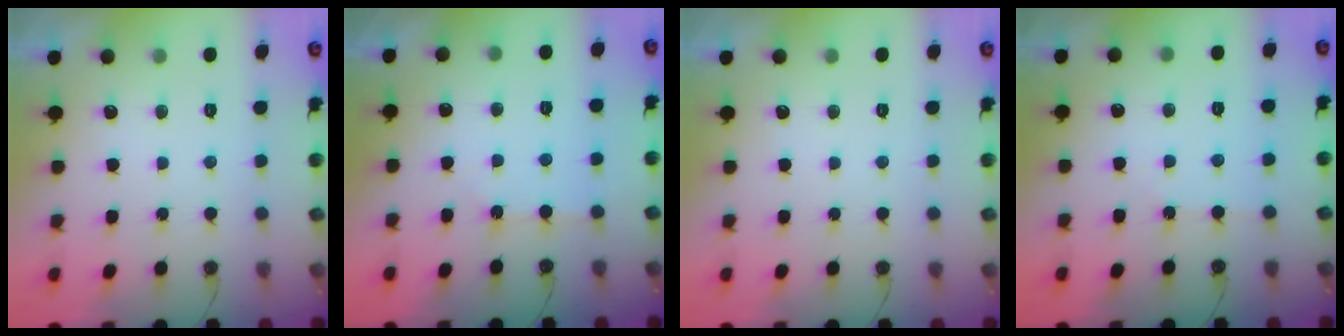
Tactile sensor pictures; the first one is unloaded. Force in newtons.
{"total": 1.8, "press": 1.7, "slide": 0.4}
{"total": 0.0}
{"total": 1.6, "press": 1.5, "slide": 0.3}